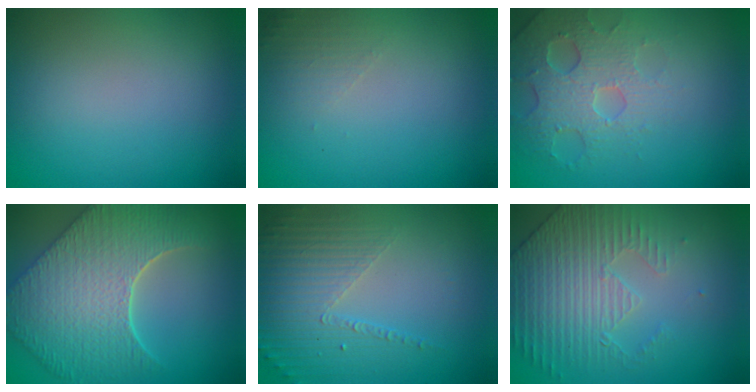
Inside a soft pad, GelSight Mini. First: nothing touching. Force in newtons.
{"total": 1.3, "press": 1.2, "slide": 0.4}
{"total": 4.3, "press": 4.0, "slide": 1.6}
{"total": 9.8, "press": 7.1, "slide": 6.7}
{"total": 5.2, "press": 3.1, "slide": 4.1}
{"total": 4.4, "press": 3.6, "slide": 2.6}